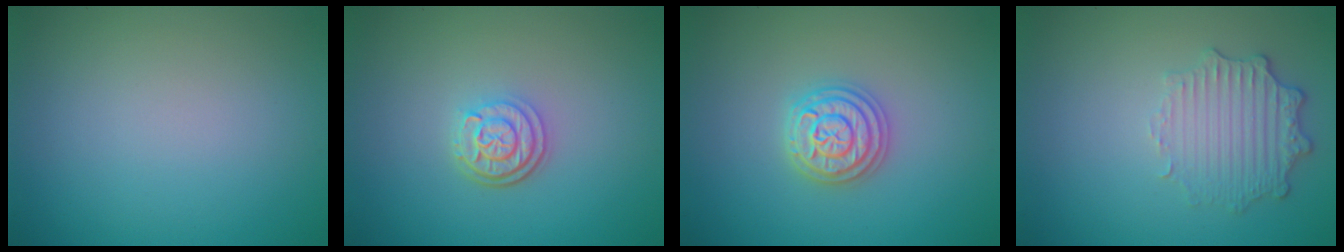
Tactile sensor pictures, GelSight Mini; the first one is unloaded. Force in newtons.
{"total": 3.1, "press": 2.4, "slide": 1.8}
{"total": 3.6, "press": 3.6, "slide": 0.4}
{"total": 2.9, "press": 2.4, "slide": 1.6}